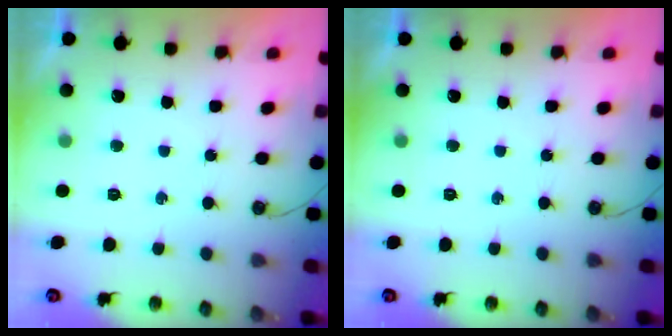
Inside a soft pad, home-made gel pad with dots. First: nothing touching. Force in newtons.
{"total": 0.0}